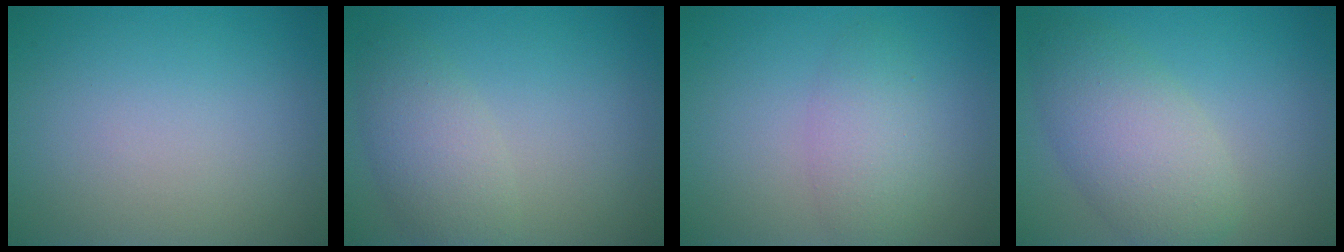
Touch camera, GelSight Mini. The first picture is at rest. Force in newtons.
{"total": 3.6, "press": 3.6, "slide": 0.2}
{"total": 3.0, "press": 3.0, "slide": 0.1}
{"total": 5.5, "press": 5.5, "slide": 0.3}